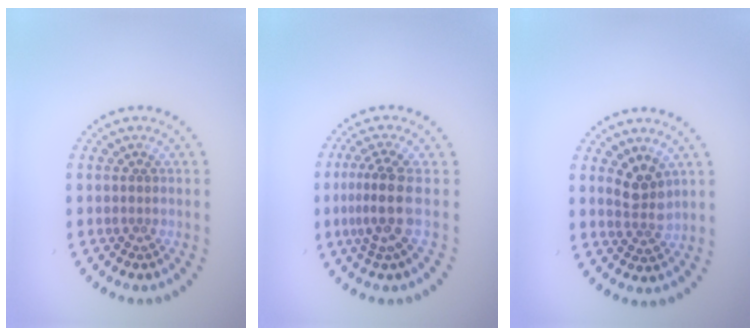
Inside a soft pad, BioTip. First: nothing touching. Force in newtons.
{"total": 3.2, "press": 2.4, "slide": 2.1}
{"total": 2.6, "press": 2.4, "slide": 1.1}